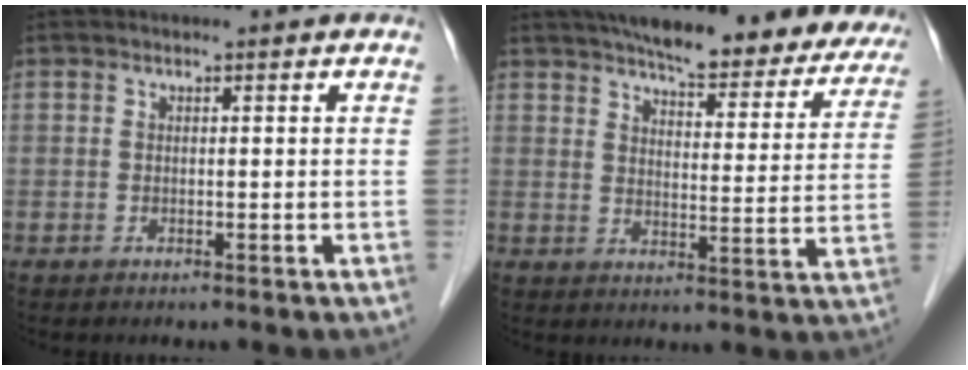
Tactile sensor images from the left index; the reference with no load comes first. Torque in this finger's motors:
{"motor_torque": [1.04, -1.10, 0.40, 0.10]}